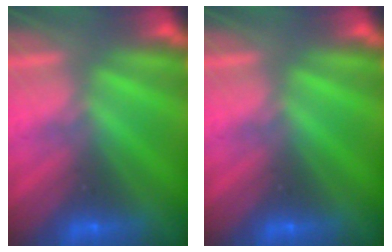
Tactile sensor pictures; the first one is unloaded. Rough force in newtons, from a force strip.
{"total": 0.0}